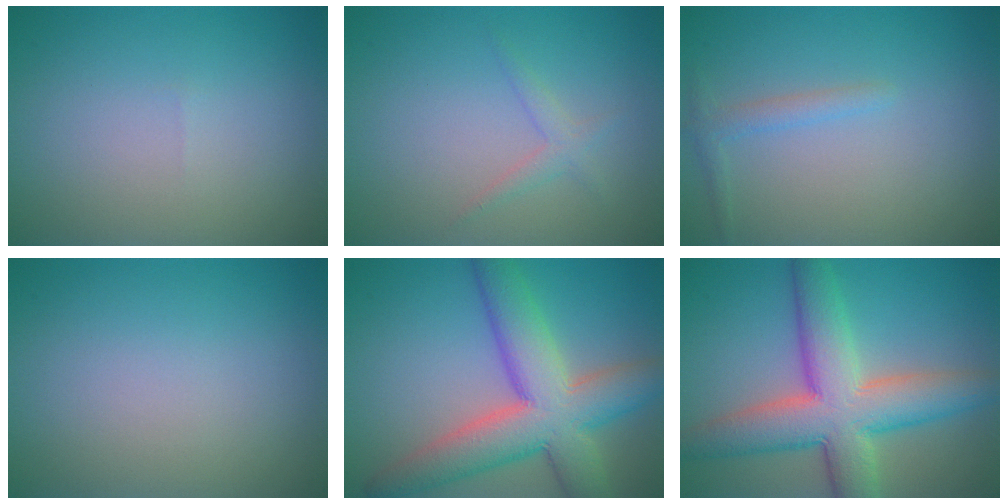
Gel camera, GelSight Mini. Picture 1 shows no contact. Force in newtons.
{"total": 1.3, "press": 1.3, "slide": 0.1}
{"total": 1.3, "press": 1.3, "slide": 0.1}
{"total": 0.0}
{"total": 9.5, "press": 9.5, "slide": 0.5}
{"total": 9.4, "press": 9.4, "slide": 0.6}